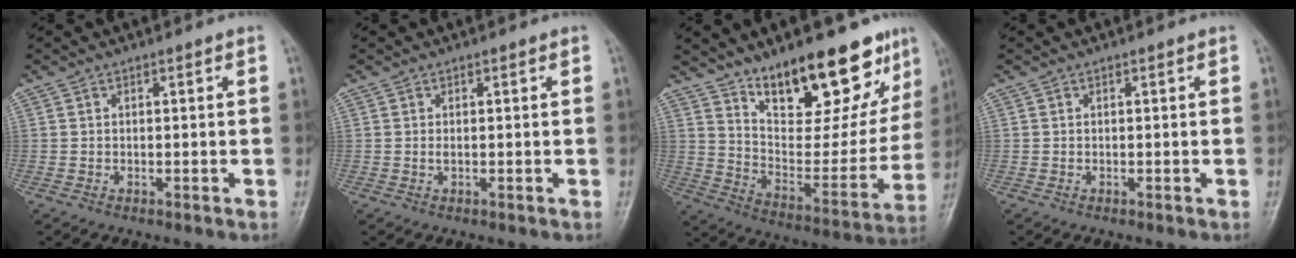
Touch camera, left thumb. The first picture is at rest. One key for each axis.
{"total": 0.8, "fx": 0.2, "fy": 0.3, "fz": 0.7, "tx": -0.015, "ty": 0.000, "tz": 0.005}
{"total": 22.9, "fx": 15.6, "fy": 9.3, "fz": 13.9, "tx": -0.144, "ty": -0.086, "tz": 0.246}
{"total": 0.0}